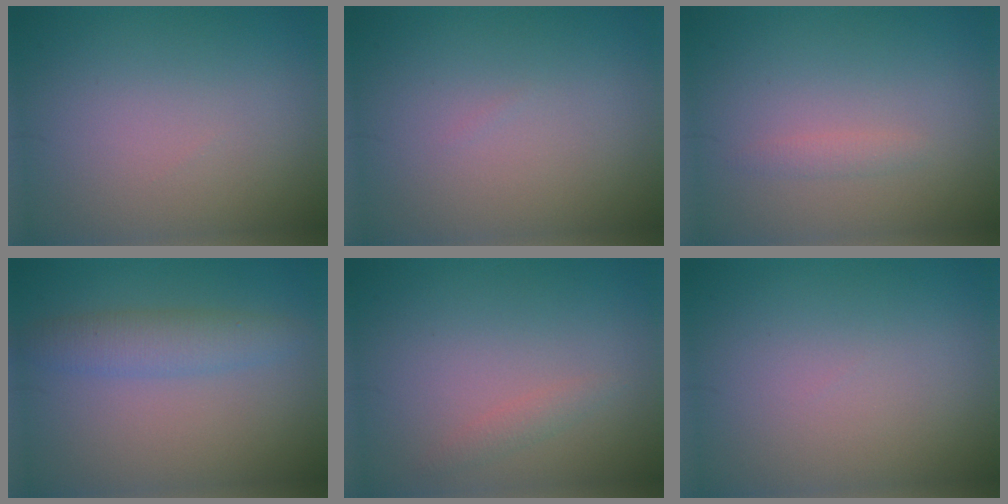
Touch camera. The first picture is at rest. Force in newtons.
{"total": 0.0}
{"total": 0.9, "press": 0.9, "slide": 0.1}
{"total": 2.9, "press": 2.9, "slide": 0.1}
{"total": 1.0, "press": 1.0, "slide": 0.0}
{"total": 0.0}